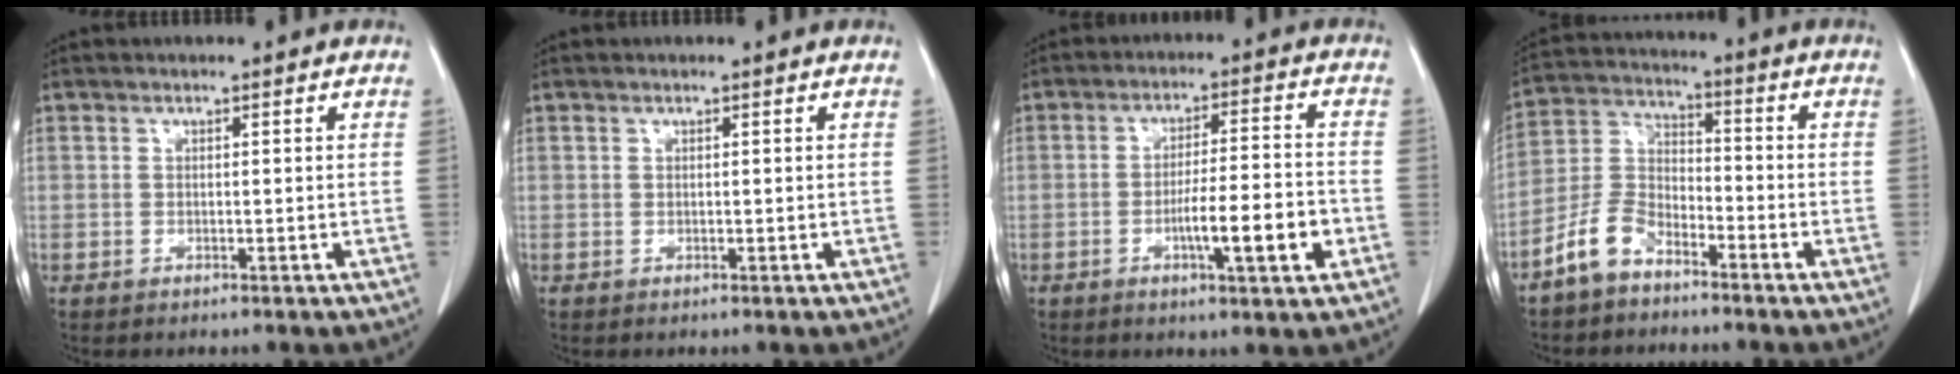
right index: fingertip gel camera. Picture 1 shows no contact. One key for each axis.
{"total": 0.0}
{"total": 9.3, "fx": -3.2, "fy": 0.9, "fz": 8.7, "tx": -0.138, "ty": 0.001, "tz": -0.051}
{"total": 7.4, "fx": -5.5, "fy": 3.6, "fz": 3.5, "tx": -0.086, "ty": 0.010, "tz": -0.118}